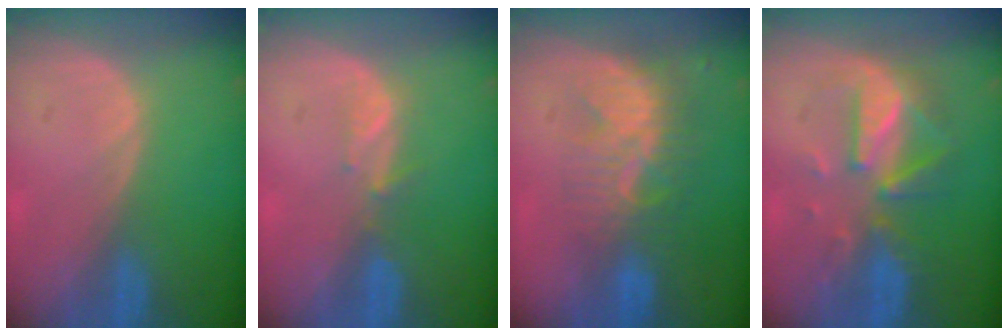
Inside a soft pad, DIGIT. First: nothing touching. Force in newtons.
{"total": 1.9, "press": 1.8, "slide": 0.7}
{"total": 8.5, "press": 7.6, "slide": 3.8}
{"total": 8.1, "press": 7.9, "slide": 2.0}